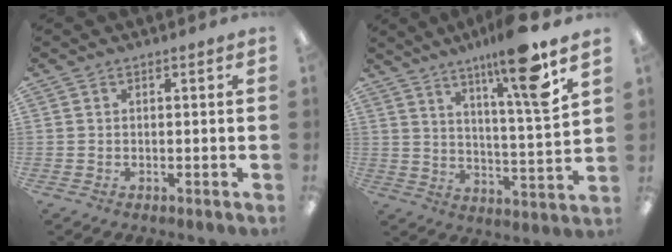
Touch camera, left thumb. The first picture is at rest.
{"total": 14.7, "force": [10.2, 0.9, 10.6], "torque": [-0.175, -0.054, 0.152]}